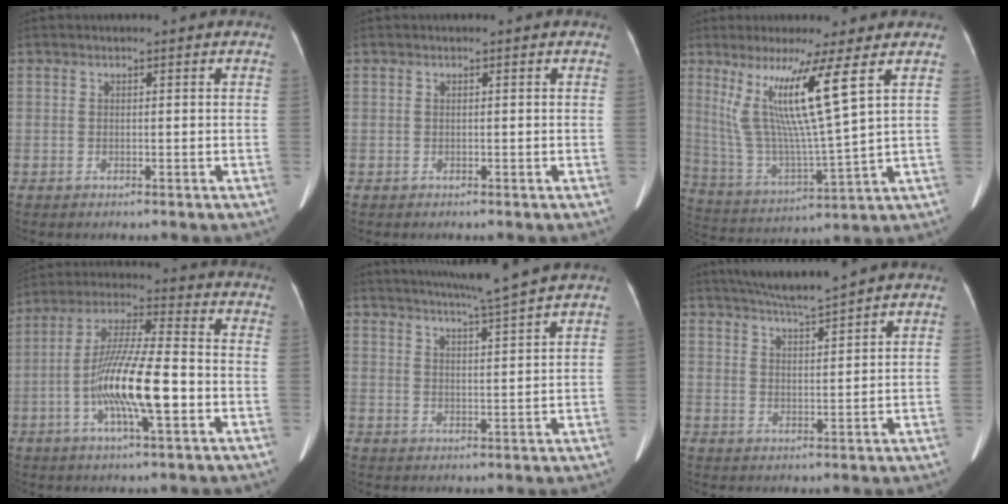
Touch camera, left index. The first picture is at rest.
{"total": 0.0}
{"total": 13.0, "force": [5.6, -1.3, 11.6], "torque": [-0.236, -0.022, 0.113]}
{"total": 14.0, "force": [-3.8, 1.9, 13.3], "torque": [-0.256, 0.002, -0.069]}
{"total": 8.8, "force": [7.7, -2.1, 3.7], "torque": [-0.062, -0.007, 0.115]}
{"total": 5.9, "force": [5.3, -1.2, 2.4], "torque": [-0.044, 0.000, 0.098]}